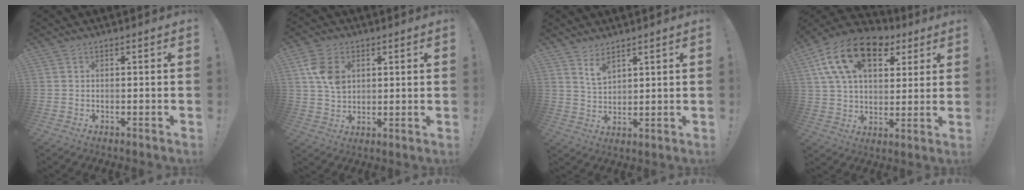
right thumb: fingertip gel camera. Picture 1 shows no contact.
{"total": 9.3, "force": [2.8, 6.6, 5.9], "torque": [-0.098, -0.003, 0.055]}
{"total": 5.2, "force": [4.1, 1.8, 2.6], "torque": [-0.041, -0.026, 0.072]}
{"total": 20.0, "force": [9.3, 12.0, 13.0], "torque": [-0.209, -0.035, 0.167]}